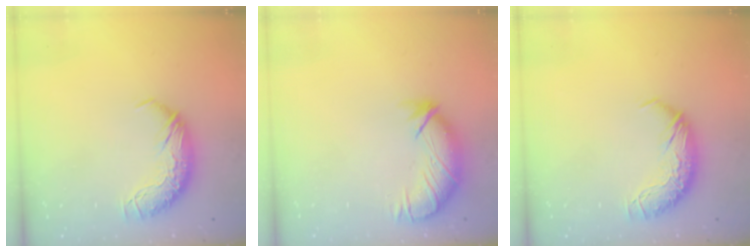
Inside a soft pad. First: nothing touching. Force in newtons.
{"total": 3.3, "press": 2.6, "slide": 2.1}
{"total": 0.0}